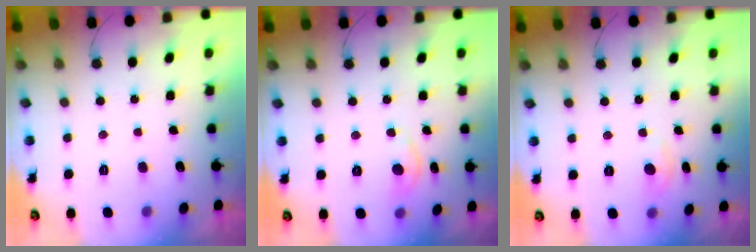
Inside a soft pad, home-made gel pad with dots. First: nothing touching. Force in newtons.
{"total": 5.1, "press": 5.1, "slide": 0.7}
{"total": 3.0, "press": 3.0, "slide": 0.4}